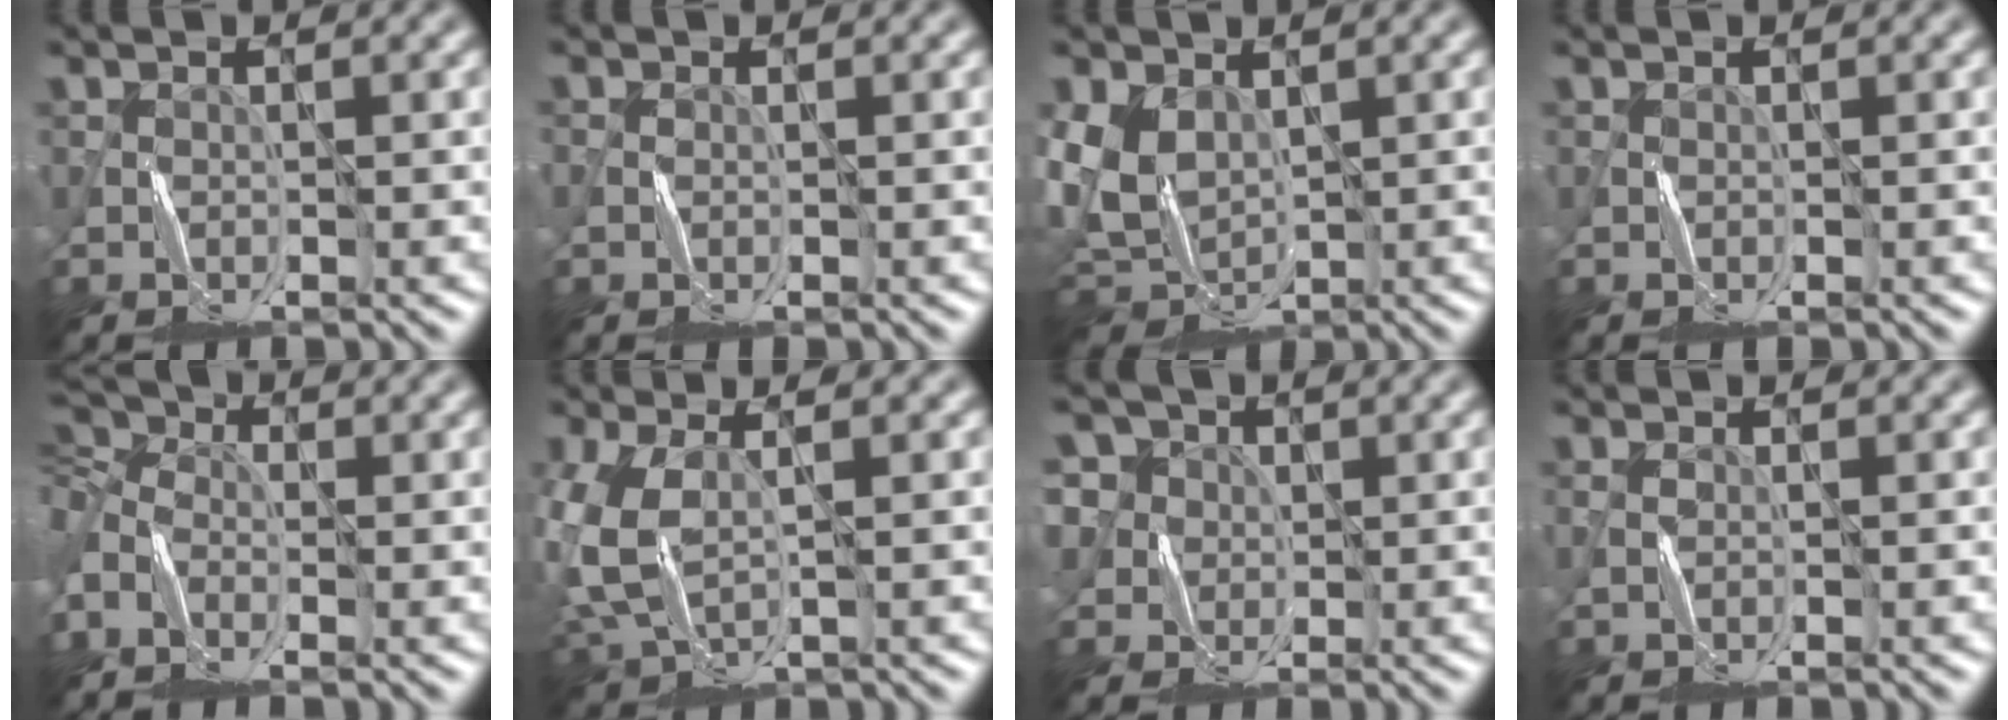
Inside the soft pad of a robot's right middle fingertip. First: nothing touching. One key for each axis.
{"total": 0.0}
{"total": 4.8, "fx": 0.9, "fy": 3.6, "fz": 3.0, "tx": -0.078, "ty": -0.007, "tz": 0.017}
{"total": 0.0}
{"total": 6.7, "fx": -1.2, "fy": 4.9, "fz": 4.5, "tx": -0.107, "ty": 0.013, "tz": -0.034}
{"total": 5.9, "fx": 0.0, "fy": 3.6, "fz": 4.8, "tx": -0.136, "ty": -0.006, "tz": 0.003}
{"total": 7.3, "fx": 4.0, "fy": 5.7, "fz": 2.3, "tx": -0.051, "ty": 0.014, "tz": 0.053}
{"total": 0.0}